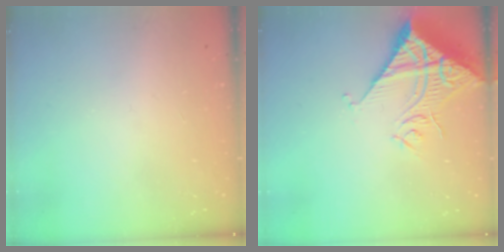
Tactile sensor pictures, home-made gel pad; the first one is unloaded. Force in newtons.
{"total": 13.5, "press": 13.4, "slide": 1.7}